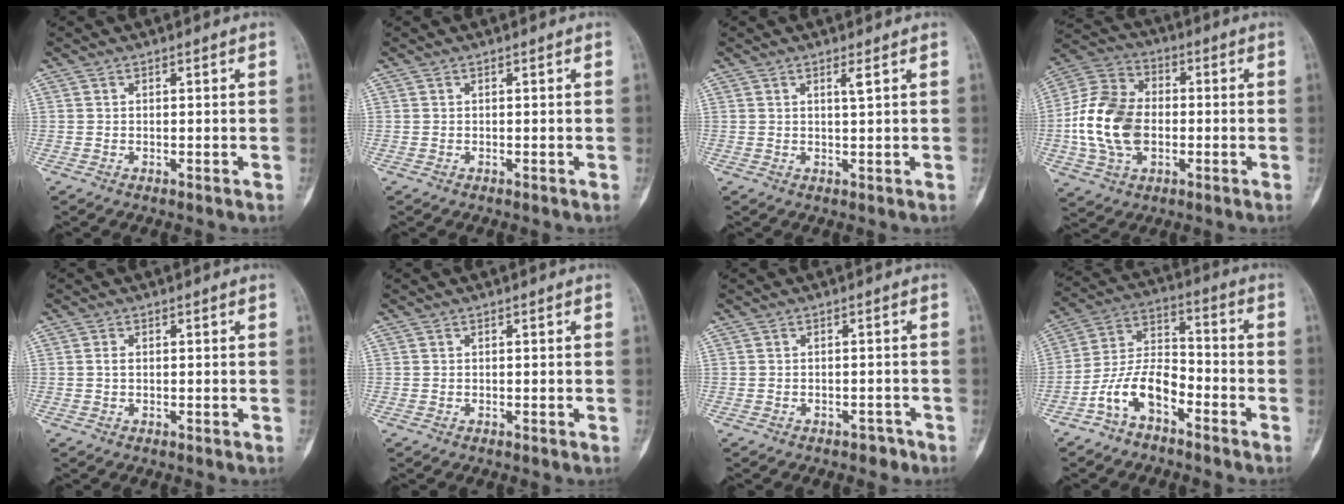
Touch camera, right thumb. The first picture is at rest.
{"total": 0.0}
{"total": 1.5, "force": [0.8, -0.1, 1.3], "torque": [-0.024, -0.006, 0.013]}
{"total": 15.9, "force": [-1.8, 10.8, 11.4], "torque": [-0.219, 0.021, -0.035]}
{"total": 1.0, "force": [0.0, 0.6, 0.7], "torque": [-0.011, 0.001, -0.002]}
{"total": 0.0}
{"total": 2.2, "force": [-1.6, 1.3, 0.7], "torque": [-0.006, 0.015, -0.019]}
{"total": 10.4, "force": [-5.7, 5.3, 6.9], "torque": [-0.129, 0.062, -0.117]}